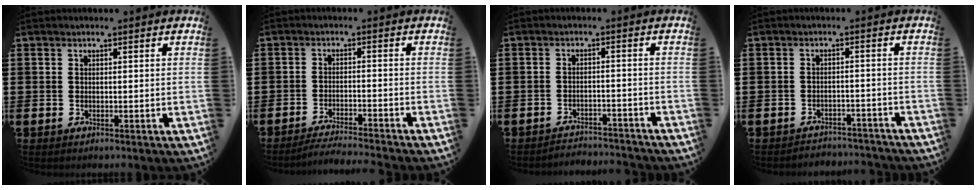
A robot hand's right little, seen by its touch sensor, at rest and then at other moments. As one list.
[{"total": 2.6, "force": [-2.5, -0.4, 0.6], "torque": [-0.010, 0.002, -0.050]}, {"total": 2.4, "force": [-2.4, -0.1, -0.2], "torque": [-0.003, 0.005, -0.053]}, {"total": 2.3, "force": [-2.3, 0.1, -0.2], "torque": [-0.004, 0.003, -0.051]}]